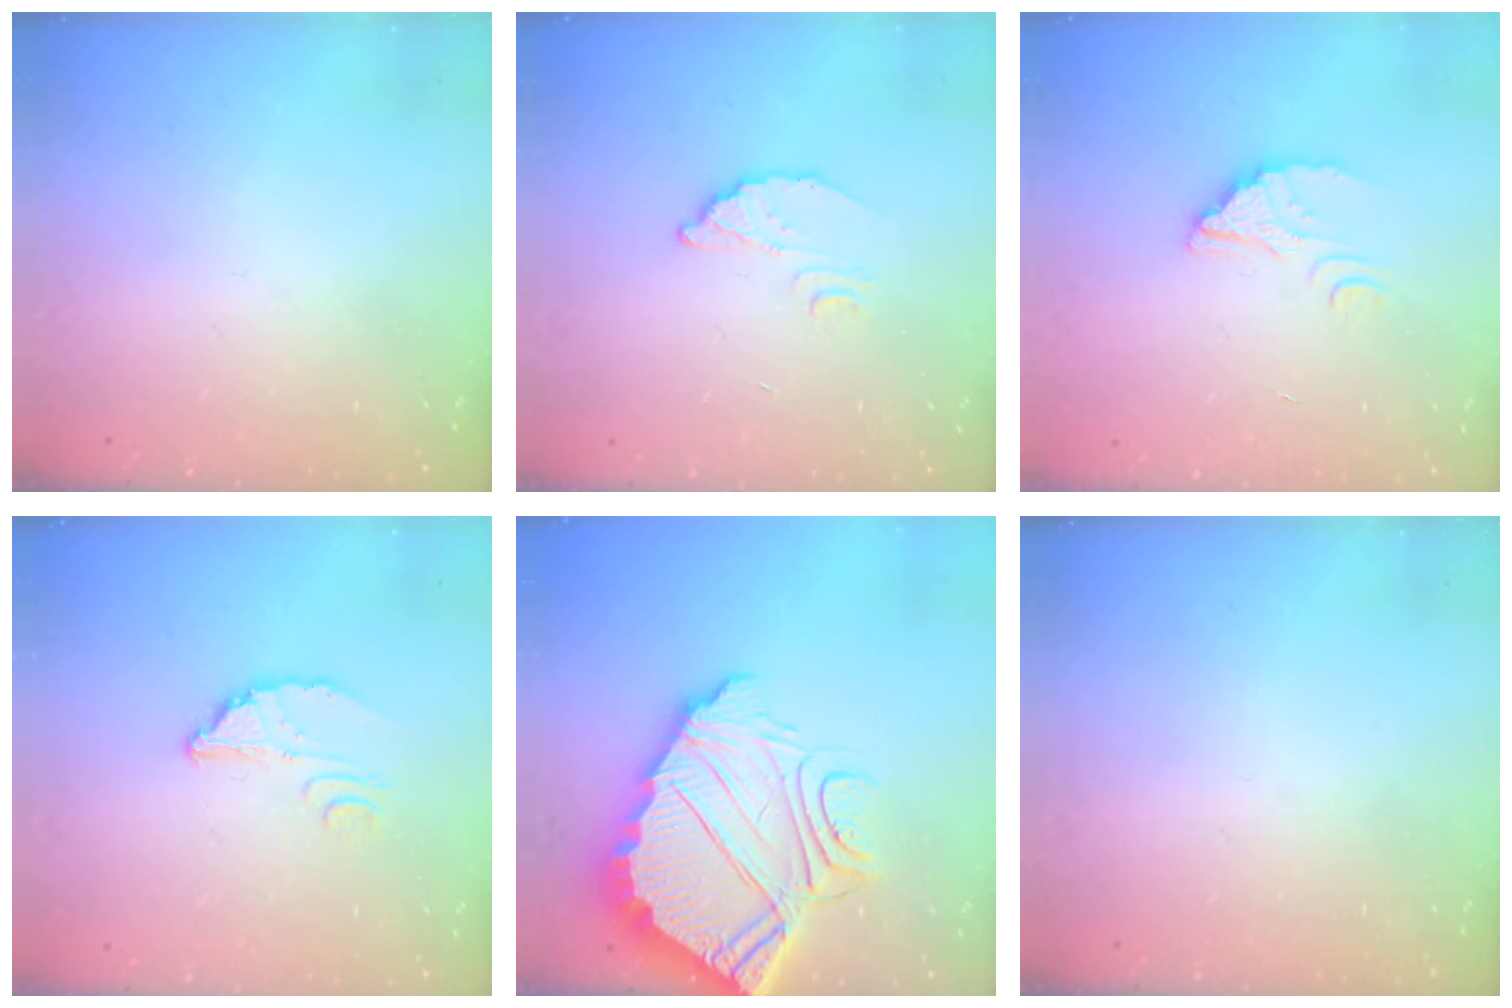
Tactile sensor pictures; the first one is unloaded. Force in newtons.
{"total": 4.6, "press": 4.6, "slide": 0.4}
{"total": 2.7, "press": 2.7, "slide": 0.1}
{"total": 3.1, "press": 3.1, "slide": 0.2}
{"total": 16.6, "press": 16.5, "slide": 1.5}
{"total": 0.0}